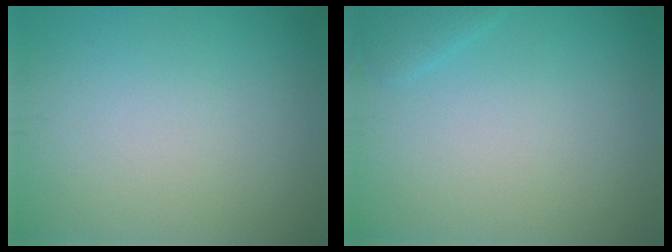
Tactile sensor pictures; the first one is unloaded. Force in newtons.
{"total": 1.1, "press": 1.1, "slide": 0.1}